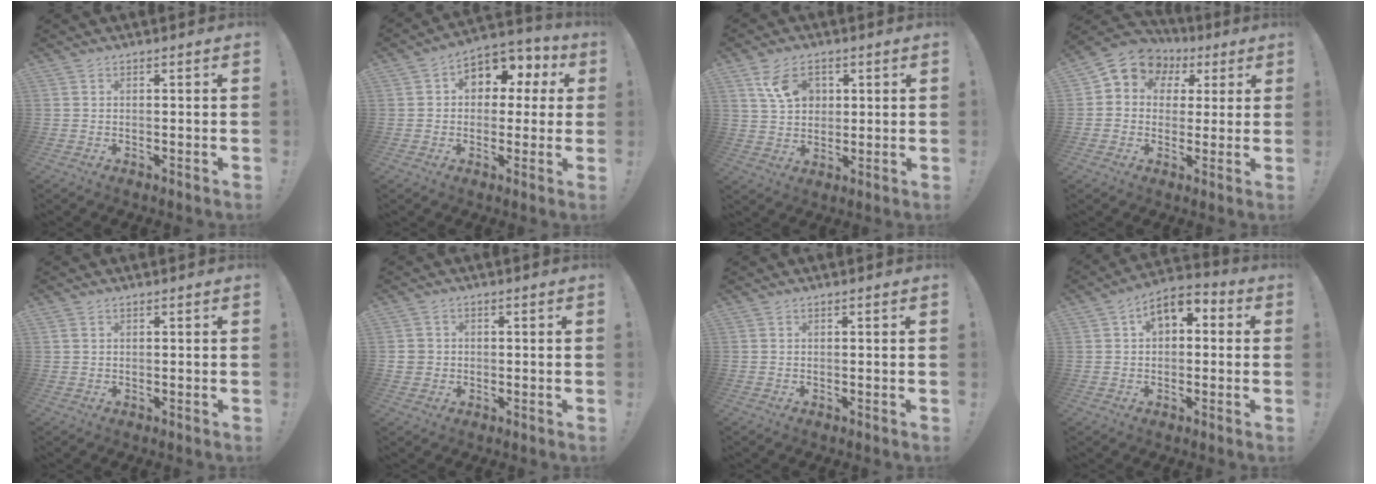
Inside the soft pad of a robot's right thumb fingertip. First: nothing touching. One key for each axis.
{"total": 8.7, "fx": 2.7, "fy": 6.8, "fz": 4.7, "tx": -0.060, "ty": -0.013, "tz": 0.054}
{"total": 9.3, "fx": 4.2, "fy": 6.7, "fz": 5.0, "tx": -0.080, "ty": -0.007, "tz": 0.082}
{"total": 8.6, "fx": 3.3, "fy": 7.3, "fz": 3.2, "tx": -0.046, "ty": -0.018, "tz": 0.065}
{"total": 1.5, "fx": 0.8, "fy": 0.9, "fz": 0.8, "tx": -0.016, "ty": 0.003, "tz": 0.016}
{"total": 3.2, "fx": 0.3, "fy": 3.1, "fz": 0.9, "tx": -0.014, "ty": 0.004, "tz": 0.008}
{"total": 0.0}
{"total": 7.2, "fx": 2.3, "fy": 4.6, "fz": 5.0, "tx": -0.073, "ty": 0.000, "tz": 0.040}